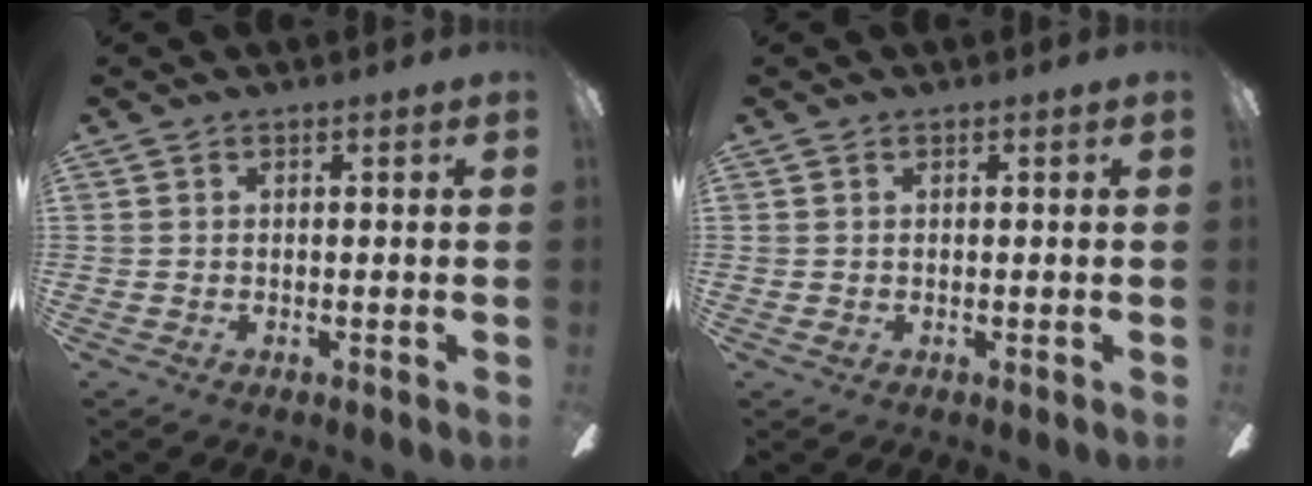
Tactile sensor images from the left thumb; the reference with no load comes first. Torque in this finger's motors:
{"motor_torque": [-0.30, 0.39, 0.42, 0.09, 0.00]}